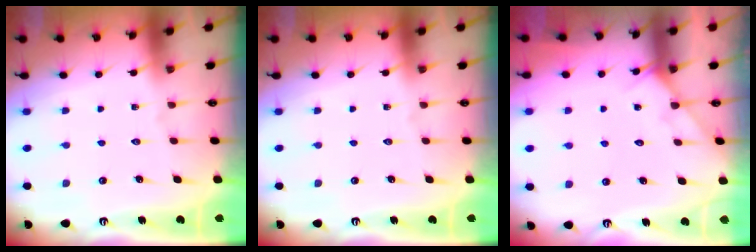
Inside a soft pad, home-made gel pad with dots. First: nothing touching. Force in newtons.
{"total": 0.0}
{"total": 5.0, "press": 4.9, "slide": 0.6}